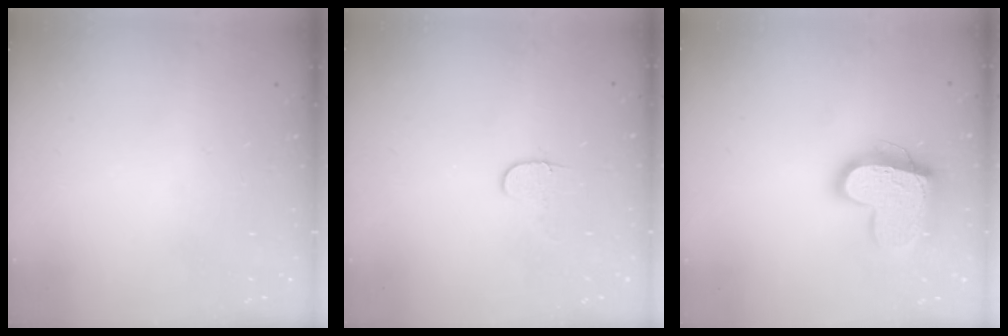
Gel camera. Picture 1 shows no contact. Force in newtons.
{"total": 5.5, "press": 5.4, "slide": 0.5}
{"total": 16.6, "press": 16.5, "slide": 1.4}